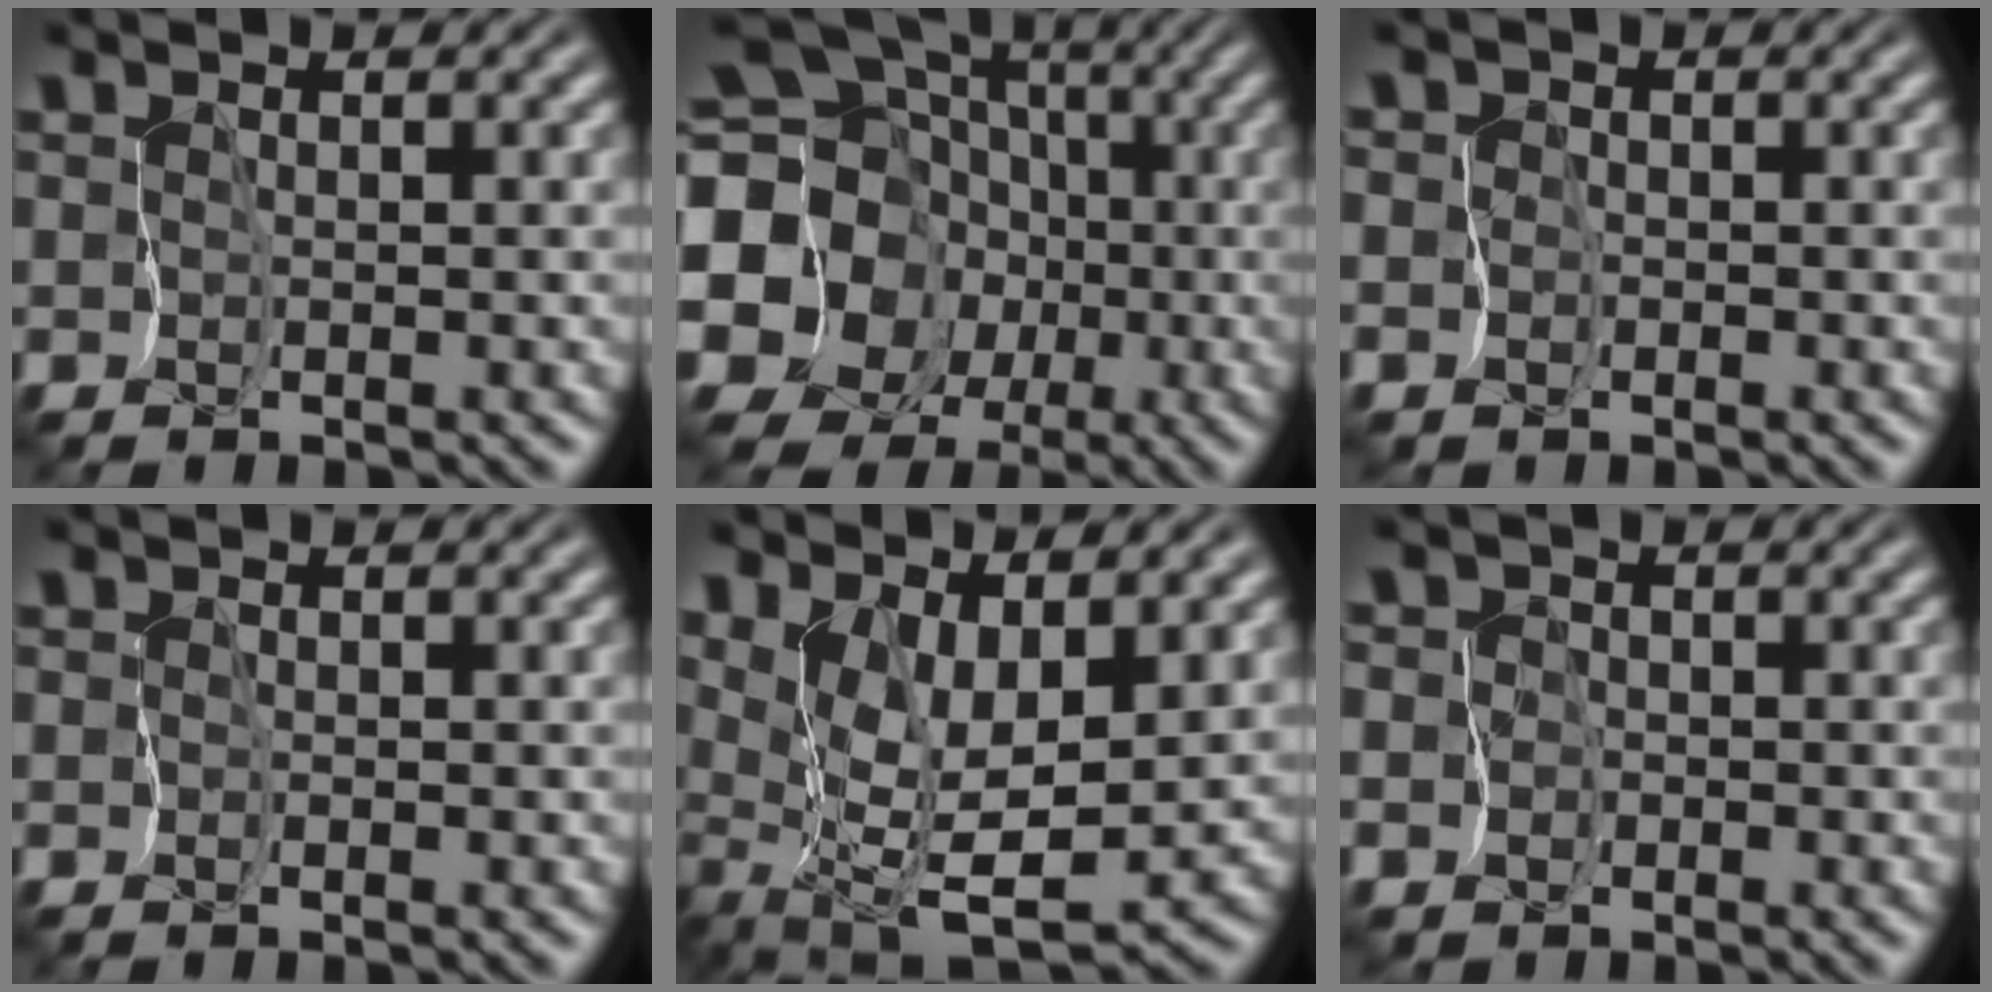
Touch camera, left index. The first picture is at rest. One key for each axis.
{"total": 21.7, "fx": -2.8, "fy": 20.0, "fz": 8.0, "tx": -0.169, "ty": 0.005, "tz": -0.106}
{"total": 2.2, "fx": -0.6, "fy": 2.1, "fz": 0.1, "tx": 0.013, "ty": 0.009, "tz": -0.030}
{"total": 0.0}
{"total": 6.8, "fx": 2.3, "fy": 2.8, "fz": 5.8, "tx": -0.111, "ty": -0.012, "tz": 0.050}
{"total": 3.1, "fx": -0.9, "fy": 2.9, "fz": 0.2, "tx": 0.013, "ty": 0.009, "tz": -0.043}